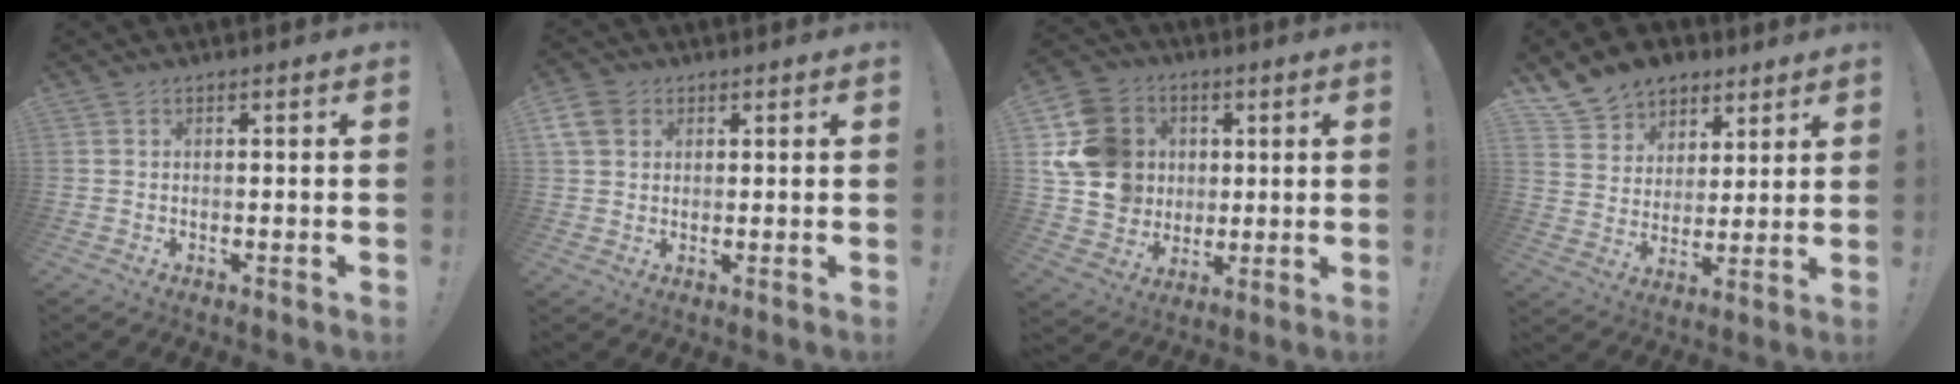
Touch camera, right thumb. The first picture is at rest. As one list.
[{"total": 6.6, "force": [2.8, 5.0, 3.2], "torque": [-0.067, -0.002, 0.057]}, {"total": 16.8, "force": [3.6, 15.0, 6.7], "torque": [-0.116, -0.002, 0.089]}, {"total": 11.6, "force": [7.5, 8.5, 2.7], "torque": [-0.044, -0.052, 0.149]}]